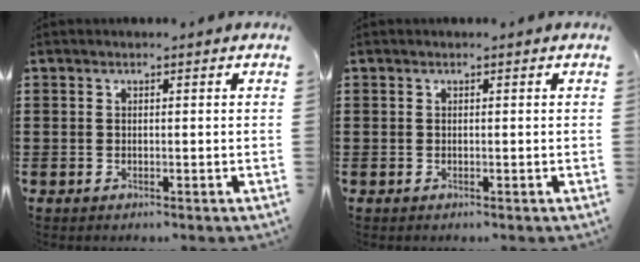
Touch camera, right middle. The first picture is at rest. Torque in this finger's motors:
{"motor_torque": [0.51, -1.47, -0.01, -0.01]}